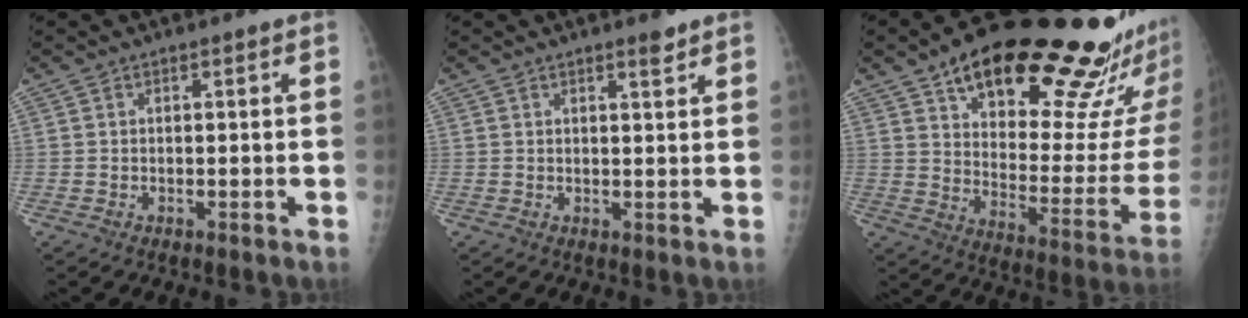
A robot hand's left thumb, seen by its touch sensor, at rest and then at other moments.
{"total": 1.9, "force": [1.5, 0.4, 1.1], "torque": [-0.012, -0.011, 0.023]}
{"total": 28.5, "force": [20.1, 8.9, 18.1], "torque": [-0.220, -0.087, 0.287]}